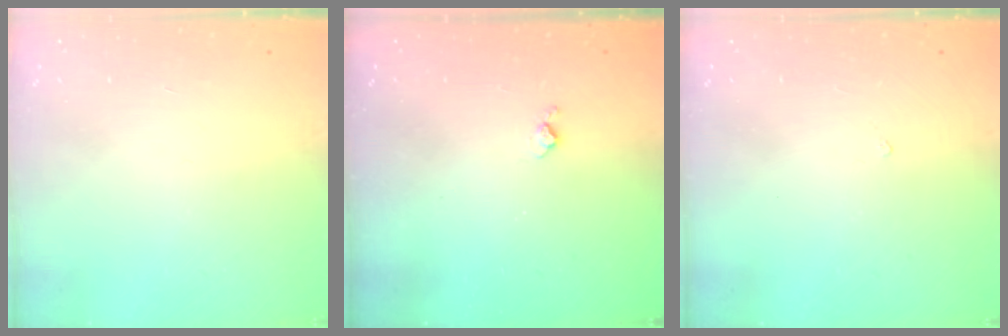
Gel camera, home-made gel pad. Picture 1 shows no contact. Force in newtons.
{"total": 4.2, "press": 4.2, "slide": 0.4}
{"total": 1.9, "press": 1.9, "slide": 0.4}